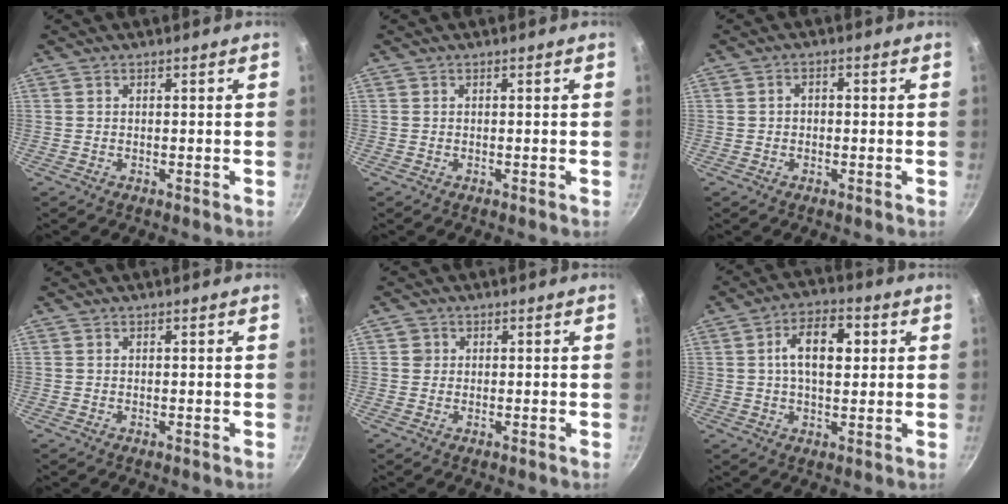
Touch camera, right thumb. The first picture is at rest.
{"total": 0.0}
{"total": 1.8, "force": [-0.2, 1.4, 1.1], "torque": [-0.017, 0.007, -0.007]}
{"total": 0.0}
{"total": 1.8, "force": [0.4, 1.7, 0.3], "torque": [0.003, 0.004, 0.003]}
{"total": 10.0, "force": [2.0, 5.5, 8.0], "torque": [-0.112, 0.008, 0.024]}